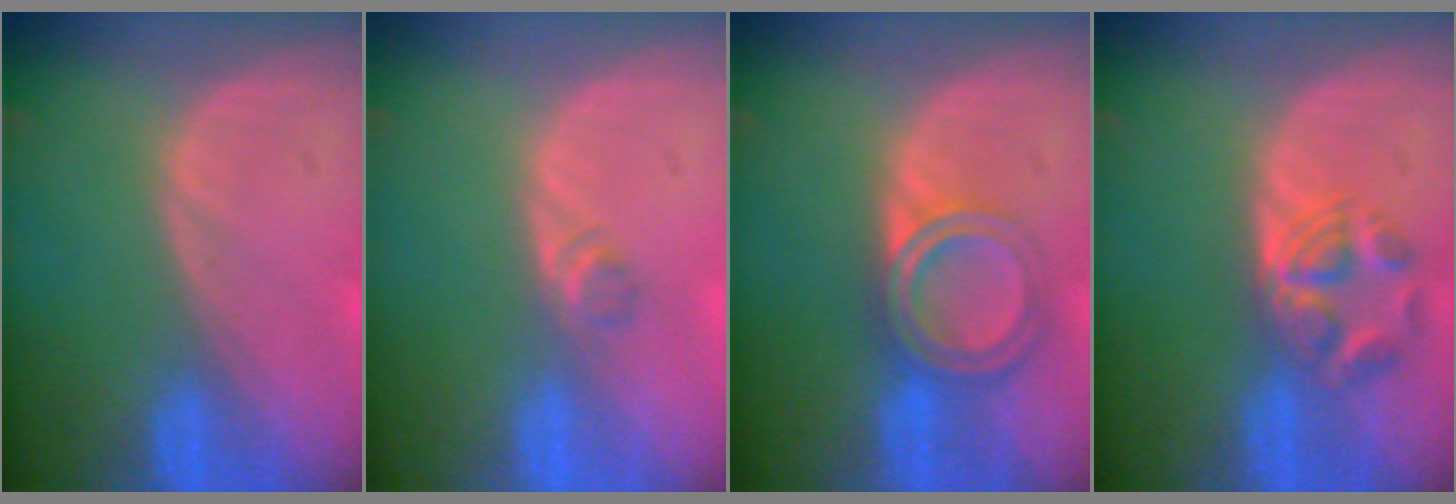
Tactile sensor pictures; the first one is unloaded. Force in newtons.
{"total": 1.6, "press": 1.4, "slide": 0.8}
{"total": 6.4, "press": 5.4, "slide": 3.4}
{"total": 5.7, "press": 4.8, "slide": 3.1}